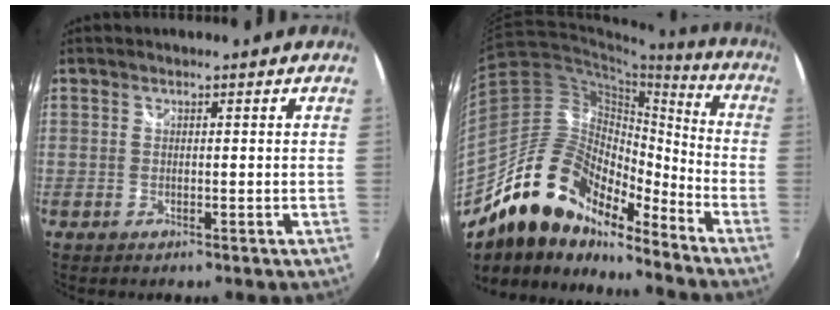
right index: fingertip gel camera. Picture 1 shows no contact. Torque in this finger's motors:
{"motor_torque": [0.71, -0.90, 0.07, -0.21]}